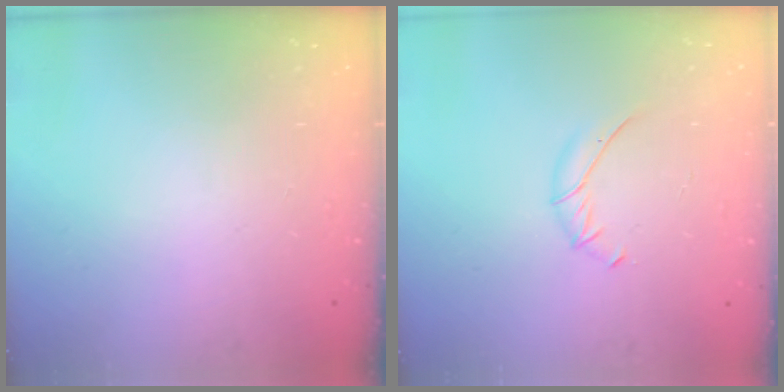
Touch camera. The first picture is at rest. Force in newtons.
{"total": 6.2, "press": 6.0, "slide": 1.6}